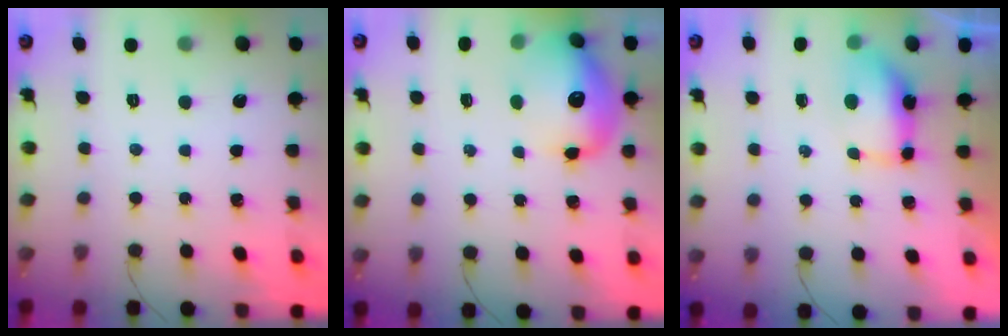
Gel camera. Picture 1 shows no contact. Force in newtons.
{"total": 12.7, "press": 12.3, "slide": 3.1}
{"total": 7.1, "press": 7.0, "slide": 1.4}